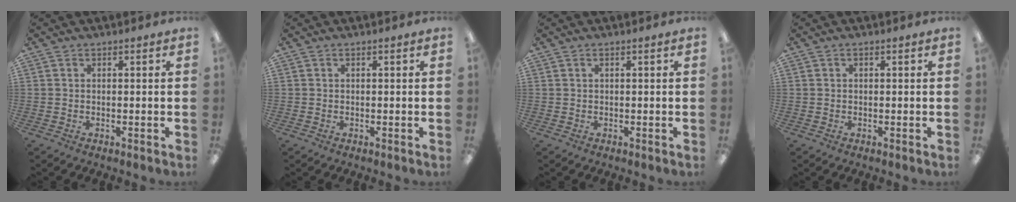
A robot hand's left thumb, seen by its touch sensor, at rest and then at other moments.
{"total": 0.0}
{"total": 0.8, "force": [0.2, 0.2, 0.7], "torque": [-0.014, 0.001, 0.004]}
{"total": 0.0}